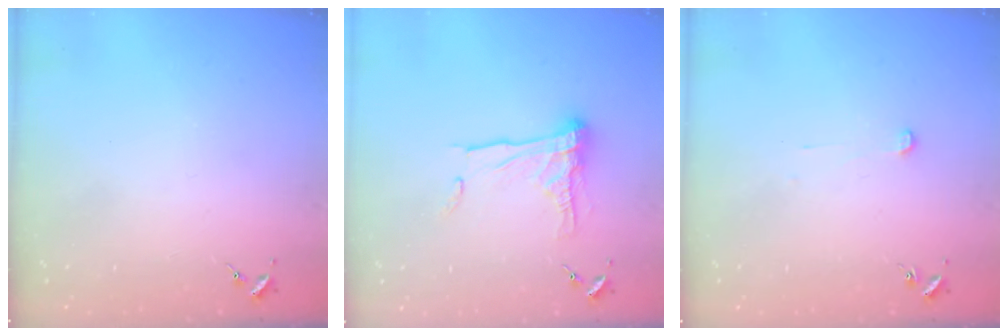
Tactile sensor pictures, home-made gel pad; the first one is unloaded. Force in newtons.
{"total": 13.3, "press": 13.3, "slide": 0.9}
{"total": 2.9, "press": 2.9, "slide": 0.2}